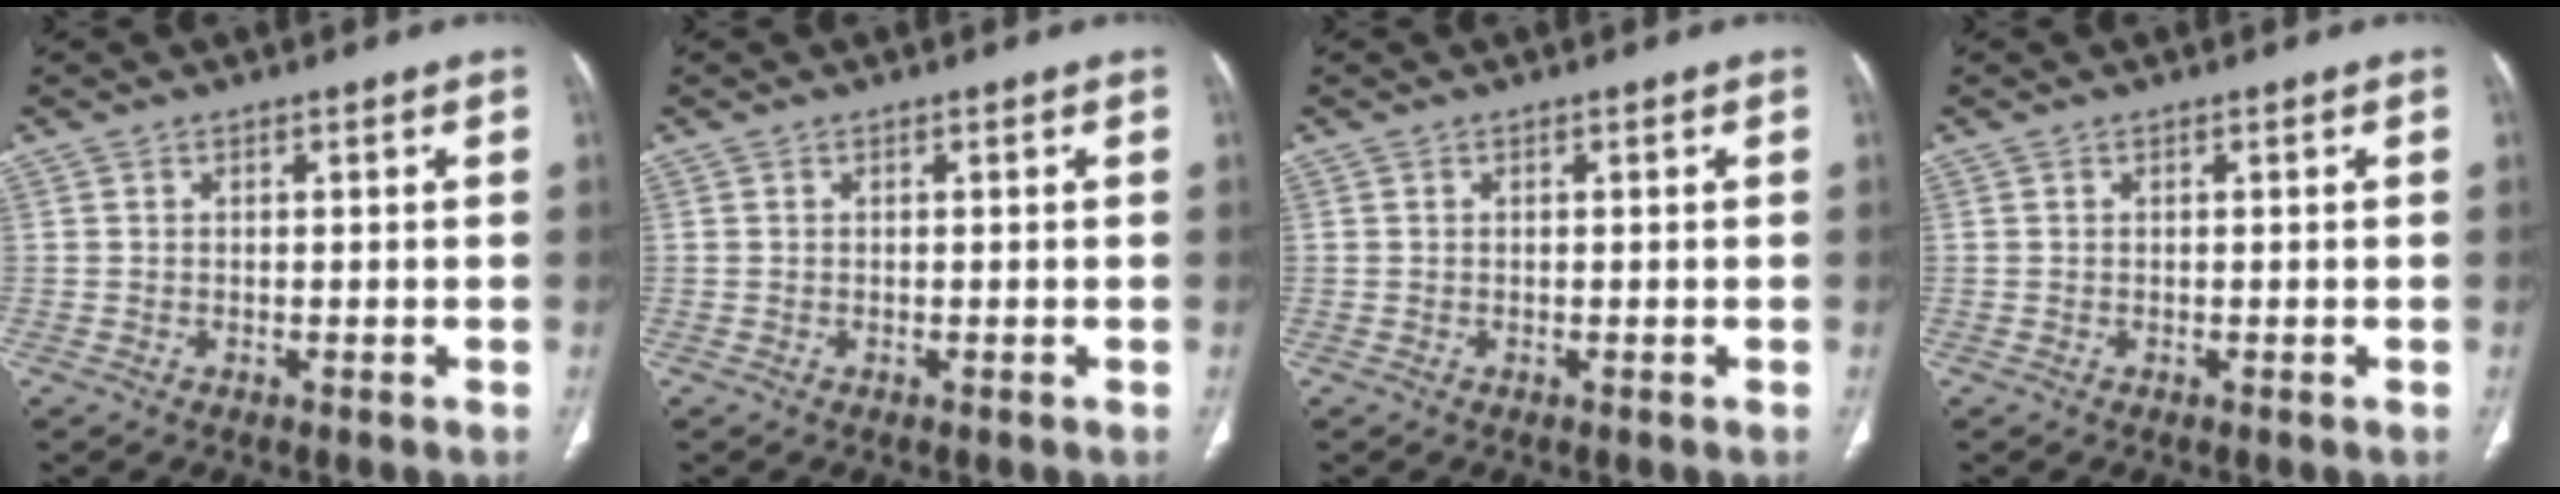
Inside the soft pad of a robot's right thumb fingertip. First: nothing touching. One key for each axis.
{"total": 0.0}
{"total": 0.0}
{"total": 0.0}